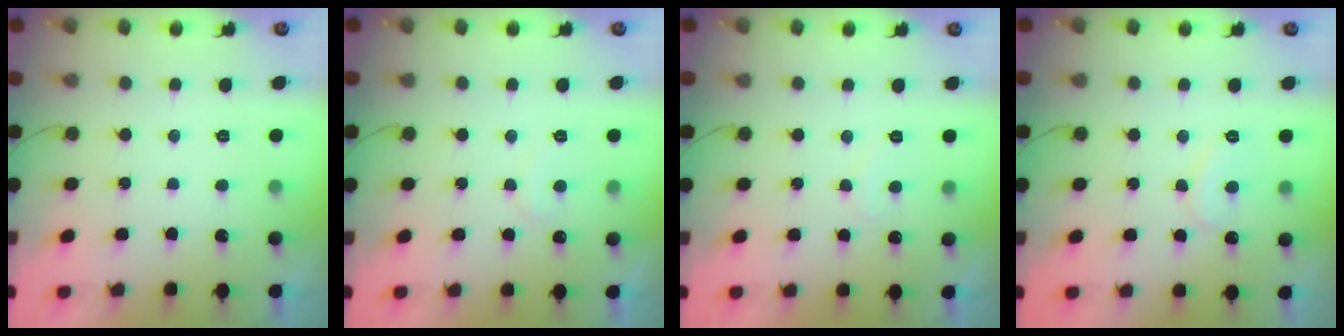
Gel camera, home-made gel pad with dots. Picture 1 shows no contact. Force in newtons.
{"total": 5.9, "press": 5.9, "slide": 0.3}
{"total": 5.6, "press": 5.6, "slide": 0.4}
{"total": 7.4, "press": 7.4, "slide": 0.5}